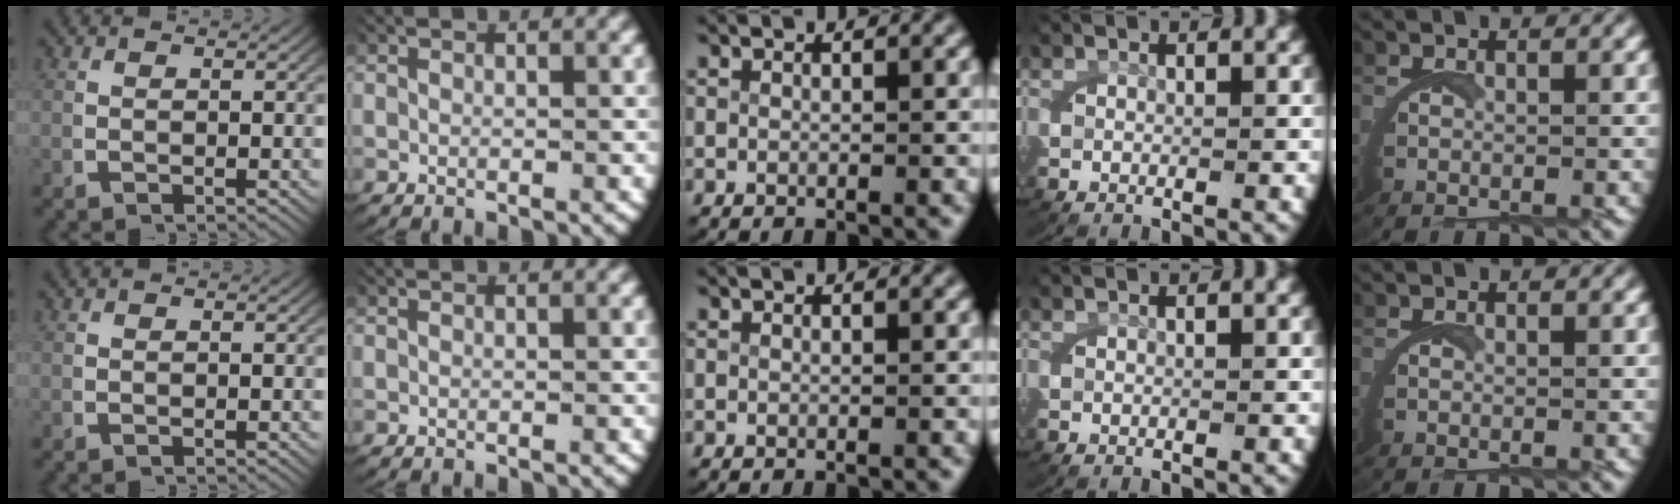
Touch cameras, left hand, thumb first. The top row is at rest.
{}